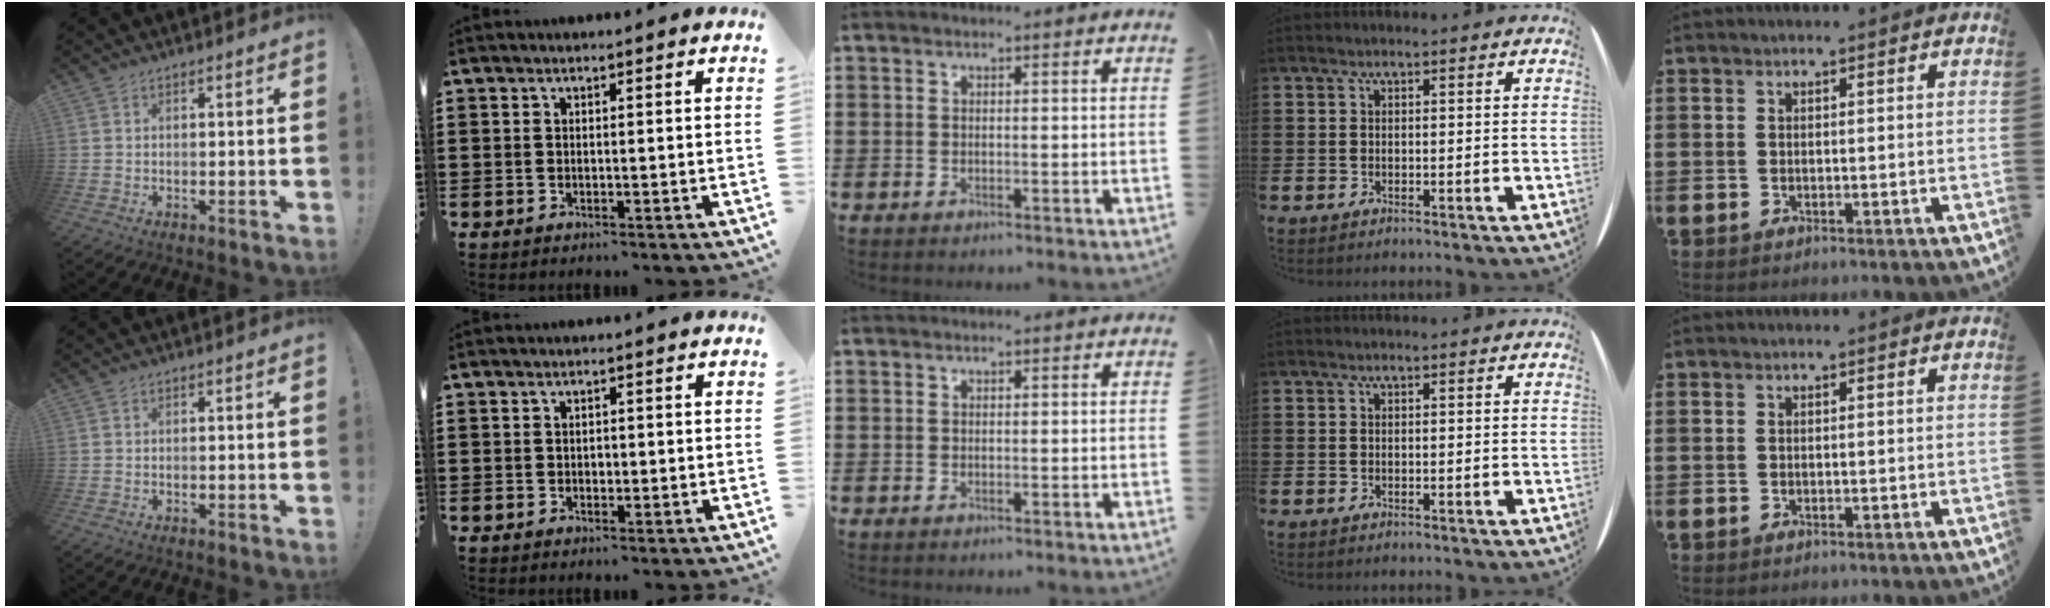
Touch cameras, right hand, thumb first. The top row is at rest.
{"index": {"total": 0.8, "force": [0.0, 0.6, 0.5], "torque": [-0.012, 0.003, -0.001]}}